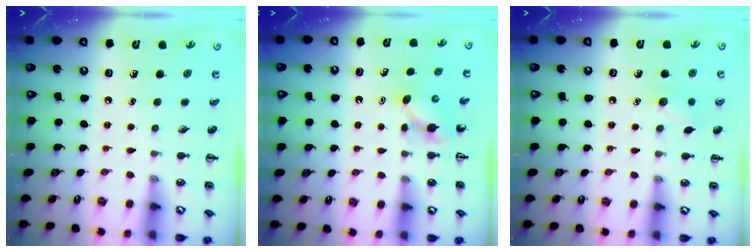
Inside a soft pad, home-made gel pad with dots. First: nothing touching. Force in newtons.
{"total": 3.8, "press": 3.7, "slide": 1.1}
{"total": 6.2, "press": 5.9, "slide": 1.7}